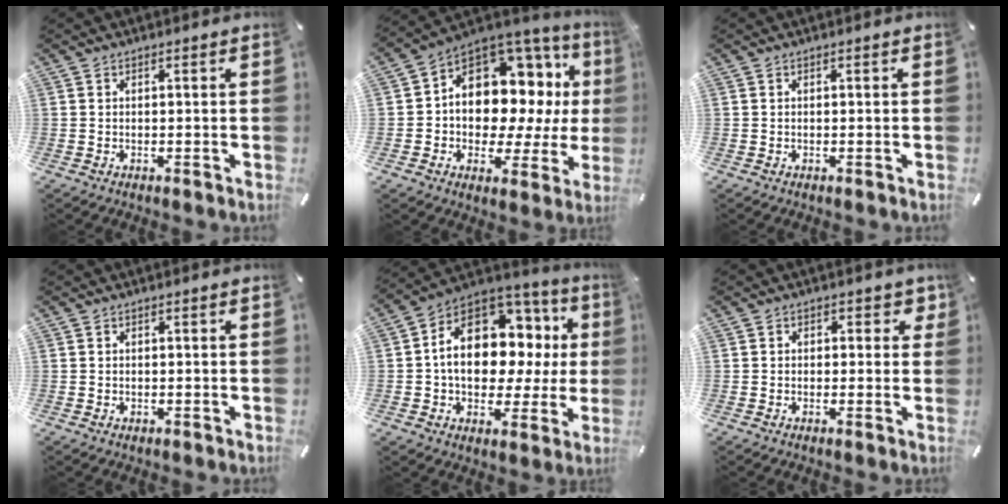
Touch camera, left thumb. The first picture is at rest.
{"total": 12.6, "force": [2.8, 9.6, 7.7], "torque": [-0.115, -0.051, 0.050]}
{"total": 0.0}
{"total": 0.6, "force": [-0.1, 0.5, 0.3], "torque": [-0.006, 0.003, -0.002]}
{"total": 17.8, "force": [2.9, 12.4, 12.5], "torque": [-0.205, -0.022, 0.049]}
{"total": 2.6, "force": [0.2, 2.1, 1.5], "torque": [-0.007, 0.000, -0.004]}